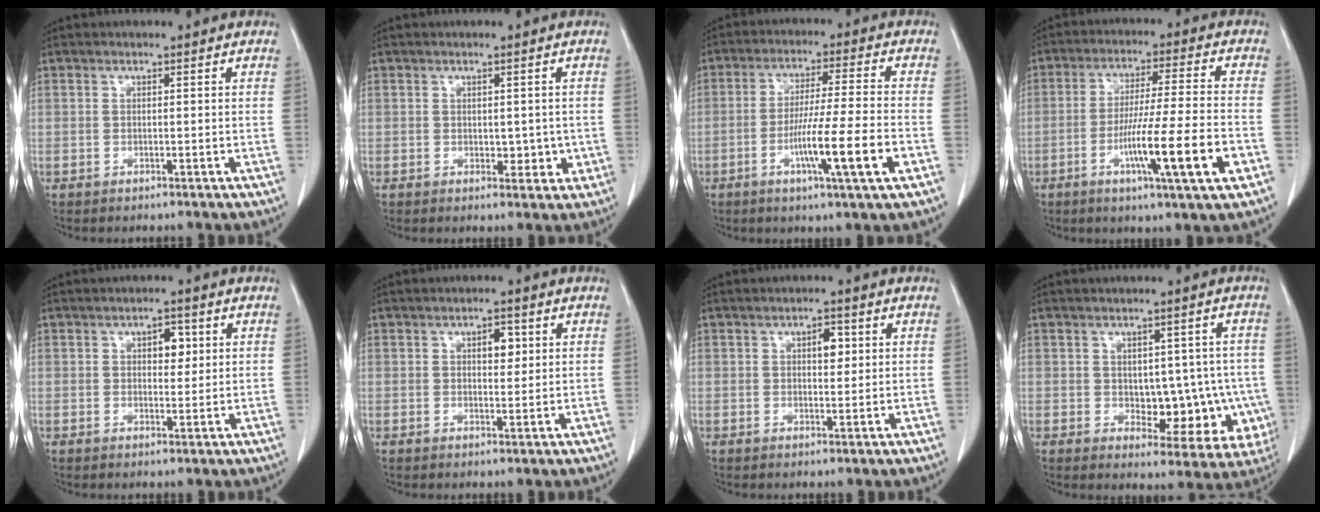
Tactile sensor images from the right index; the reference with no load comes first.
{"total": 2.9, "force": [-0.2, 1.9, 2.2], "torque": [-0.020, -0.002, 0.004]}
{"total": 11.6, "force": [-4.1, -0.7, 10.8], "torque": [-0.190, -0.015, -0.073]}
{"total": 13.6, "force": [-4.9, -0.4, 12.7], "torque": [-0.219, -0.015, -0.083]}
{"total": 3.2, "force": [1.0, 1.7, 2.5], "torque": [-0.034, 0.005, 0.015]}
{"total": 3.0, "force": [1.0, 1.5, 2.4], "torque": [-0.034, 0.001, 0.014]}
{"total": 2.8, "force": [0.8, 1.4, 2.3], "torque": [-0.034, 0.002, 0.012]}
{"total": 10.6, "force": [-1.5, 6.2, 8.5], "torque": [-0.085, 0.015, -0.003]}